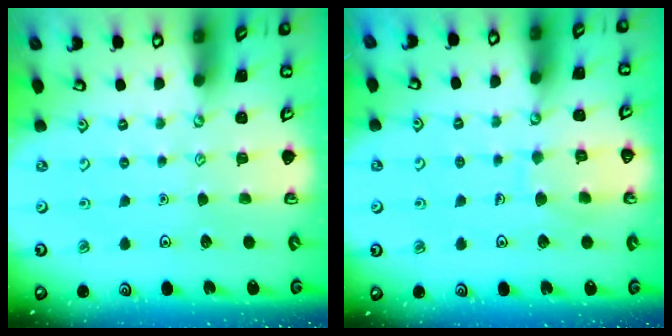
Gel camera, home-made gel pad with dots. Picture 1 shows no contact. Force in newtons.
{"total": 7.3, "press": 7.2, "slide": 0.7}